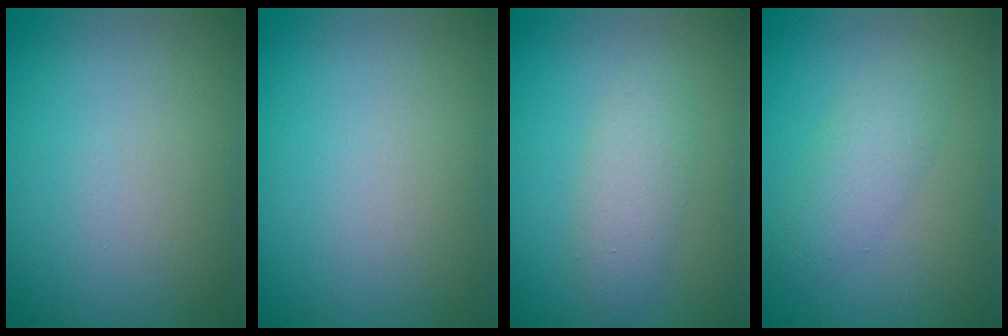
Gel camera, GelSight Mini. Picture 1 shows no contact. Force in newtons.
{"total": 0.0}
{"total": 2.5, "press": 2.5, "slide": 0.1}
{"total": 2.4, "press": 2.4, "slide": 0.1}